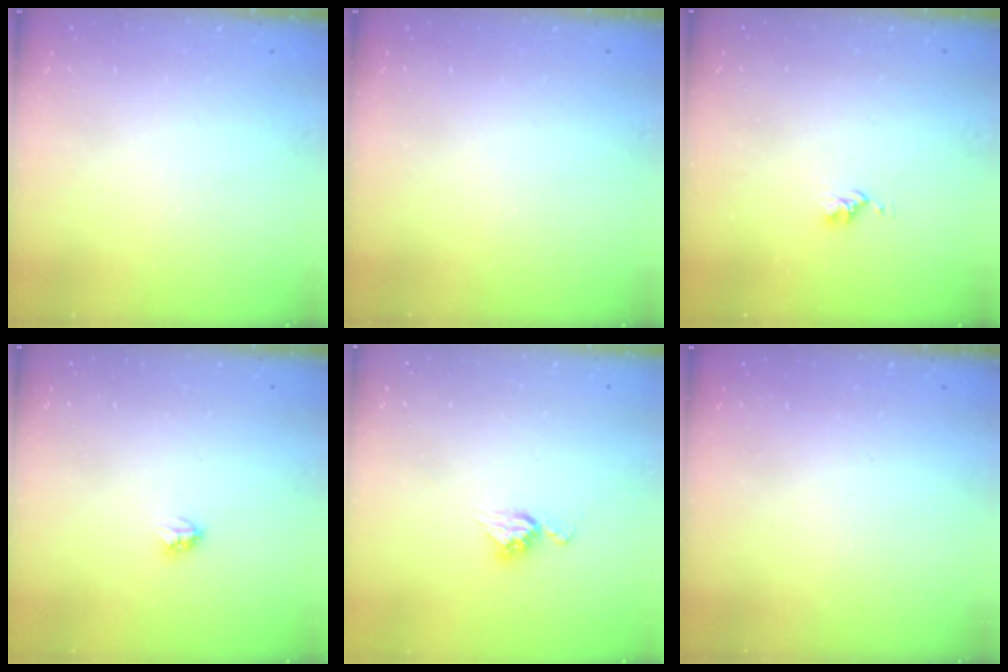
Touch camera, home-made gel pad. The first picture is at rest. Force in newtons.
{"total": 0.0}
{"total": 2.8, "press": 2.8, "slide": 0.4}
{"total": 2.8, "press": 2.8, "slide": 0.3}
{"total": 7.1, "press": 7.1, "slide": 0.3}
{"total": 0.0}